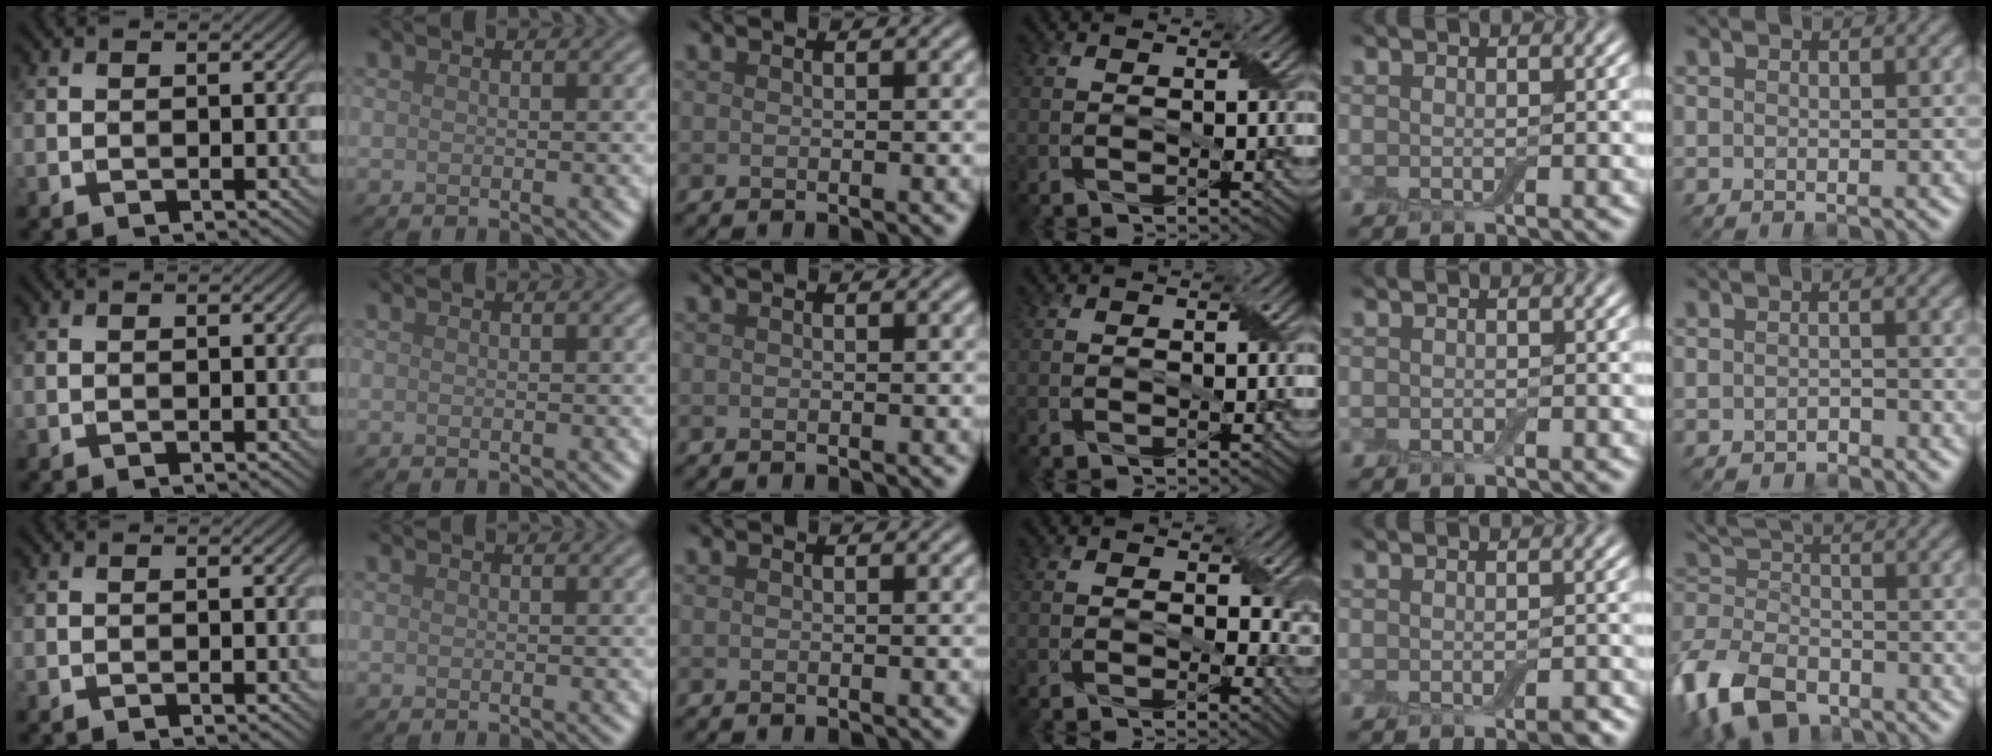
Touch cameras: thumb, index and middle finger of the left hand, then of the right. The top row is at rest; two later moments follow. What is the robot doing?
{"motion": "peel", "object": "aluminum foil"}